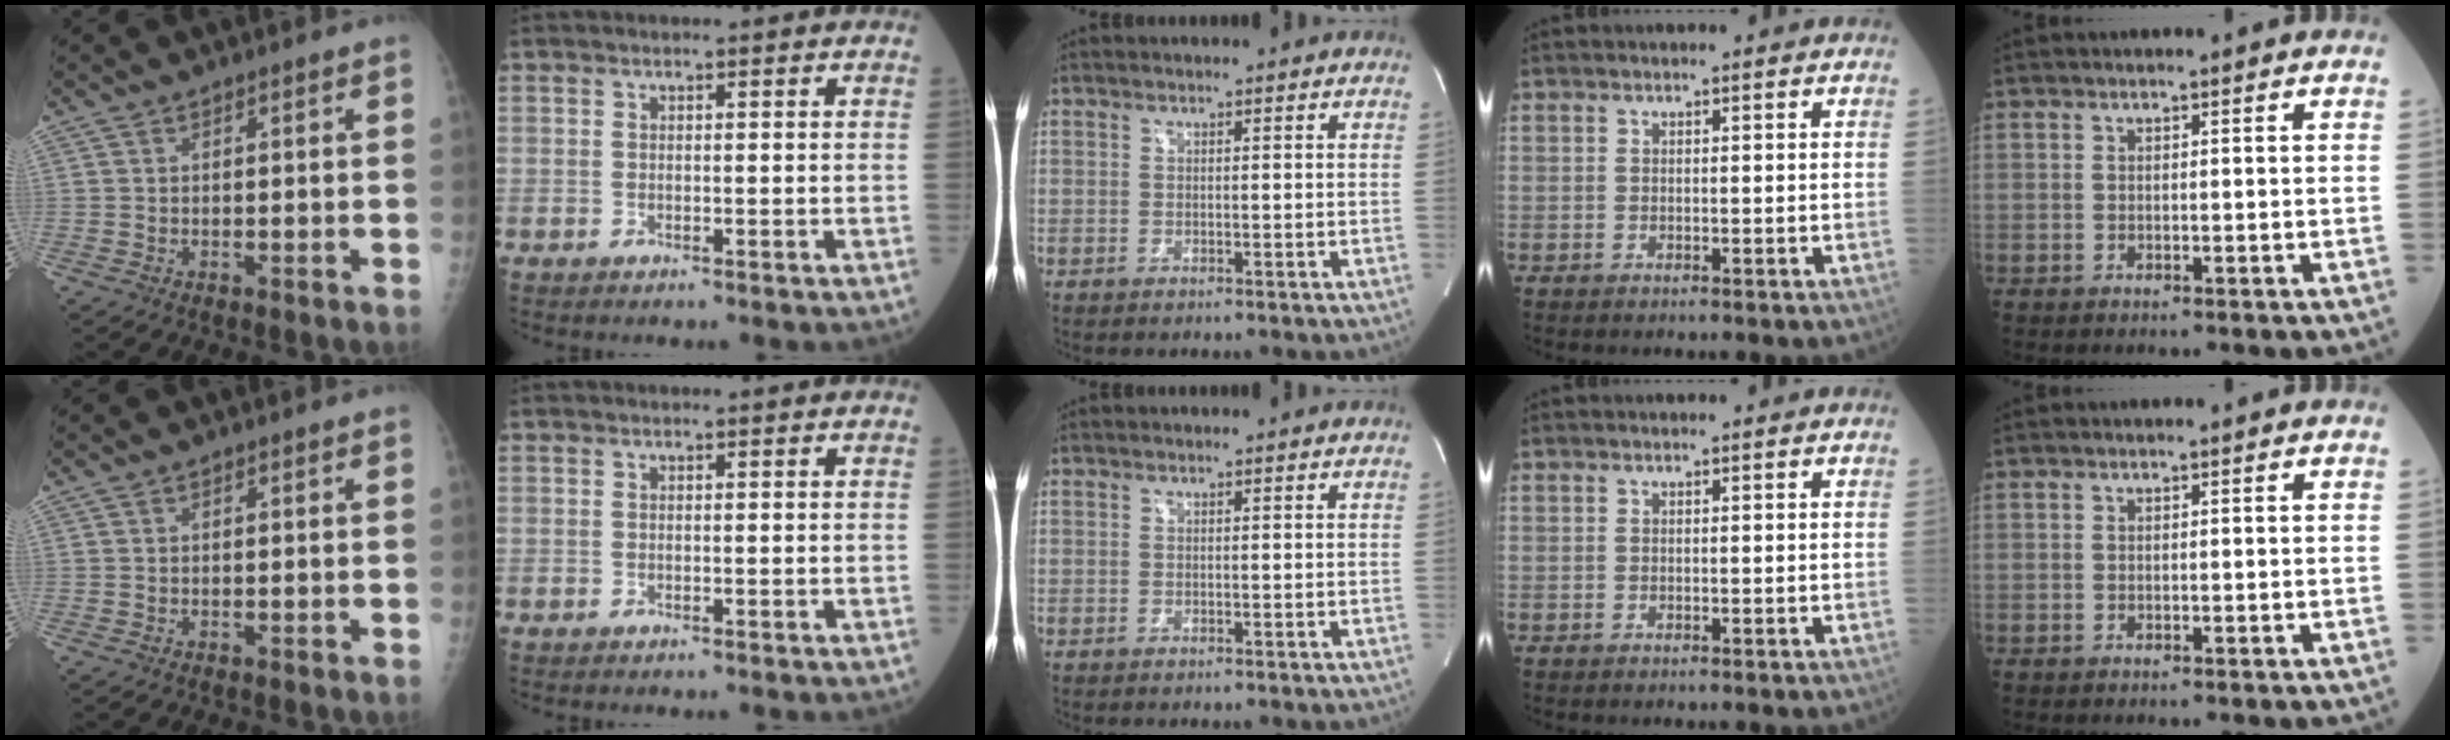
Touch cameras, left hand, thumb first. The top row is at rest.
{}